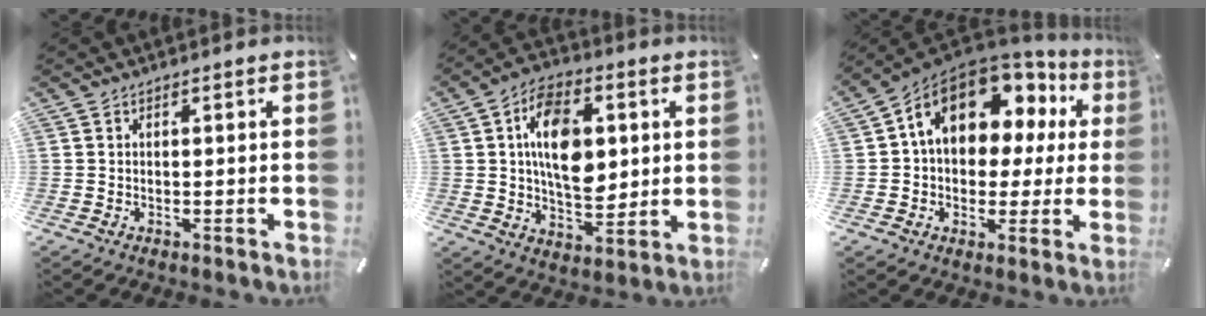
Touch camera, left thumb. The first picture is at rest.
{"total": 14.8, "force": [2.3, 9.6, 10.9], "torque": [-0.182, 0.009, 0.041]}
{"total": 15.1, "force": [6.1, 10.1, 9.4], "torque": [-0.146, -0.033, 0.110]}